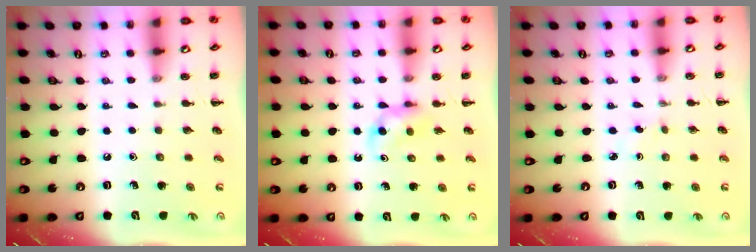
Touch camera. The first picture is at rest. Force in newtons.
{"total": 3.4, "press": 3.1, "slide": 1.5}
{"total": 1.3, "press": 1.2, "slide": 0.6}